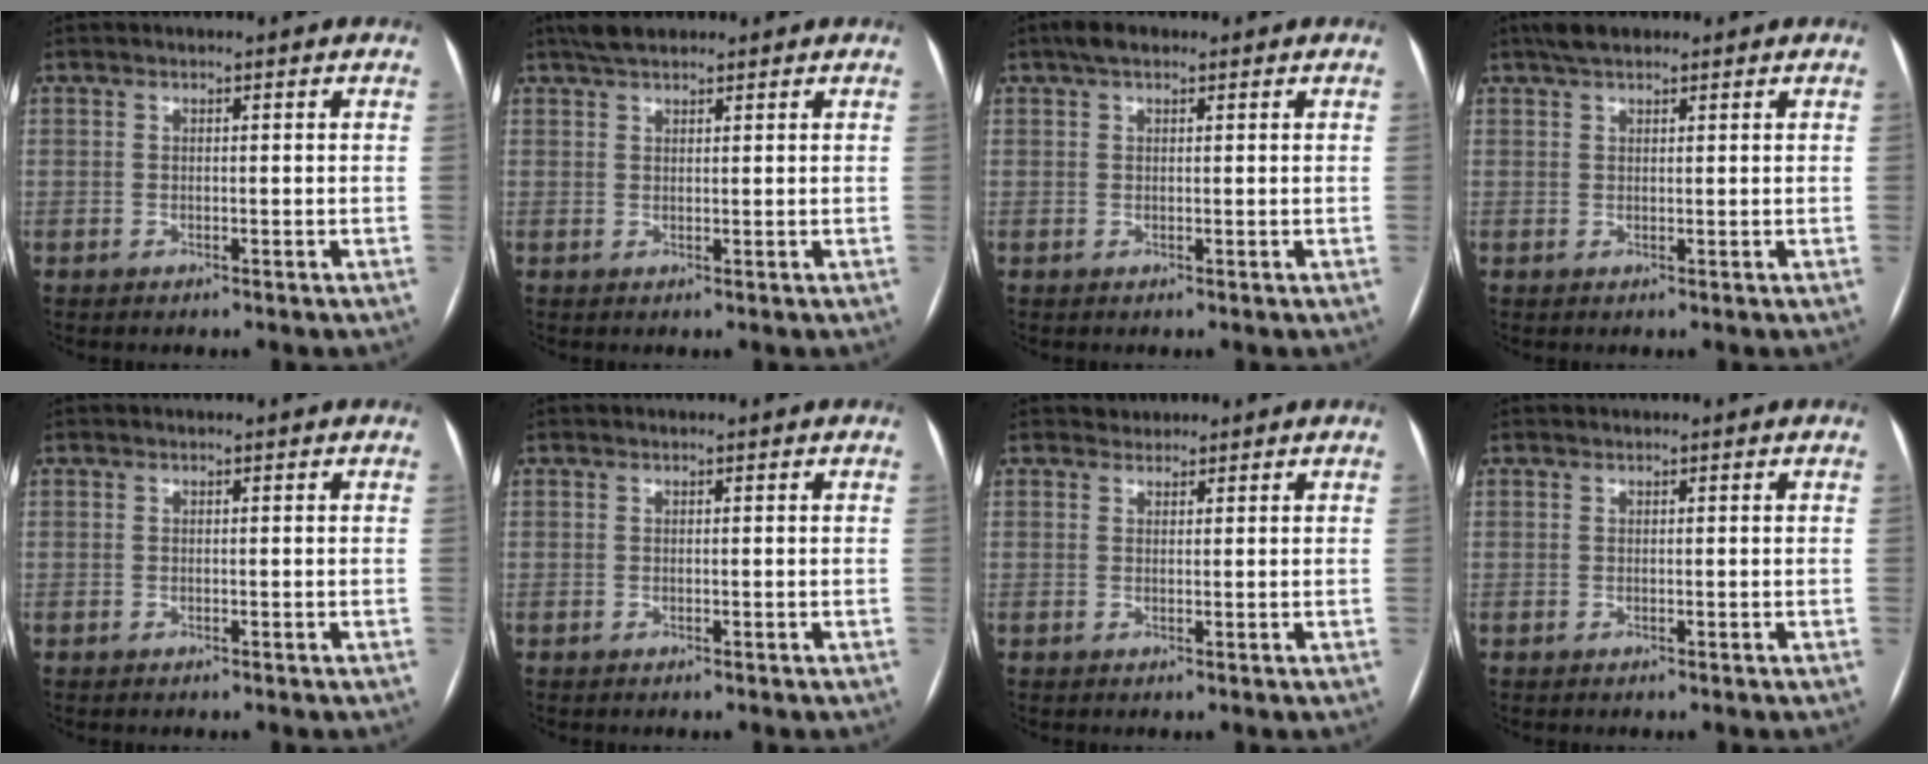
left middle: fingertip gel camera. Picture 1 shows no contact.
{"total": 3.5, "force": [2.9, 1.2, 1.7], "torque": [-0.035, 0.018, 0.053]}
{"total": 2.5, "force": [1.6, 1.0, 1.6], "torque": [-0.032, 0.020, 0.028]}
{"total": 3.3, "force": [2.5, 1.2, 1.7], "torque": [-0.035, 0.018, 0.044]}
{"total": 0.0}
{"total": 0.0}
{"total": 1.1, "force": [0.9, 0.5, -0.4], "torque": [0.006, 0.005, 0.012]}
{"total": 0.0}